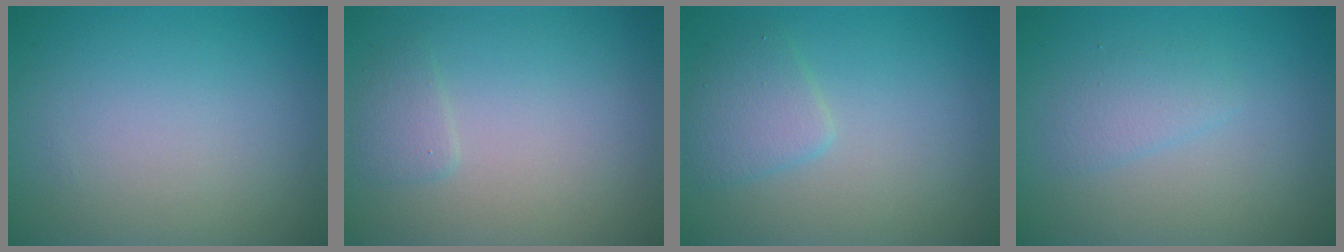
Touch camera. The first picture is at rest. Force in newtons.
{"total": 1.1, "press": 1.1, "slide": 0.2}
{"total": 2.3, "press": 2.3, "slide": 0.1}
{"total": 1.6, "press": 1.6, "slide": 0.0}